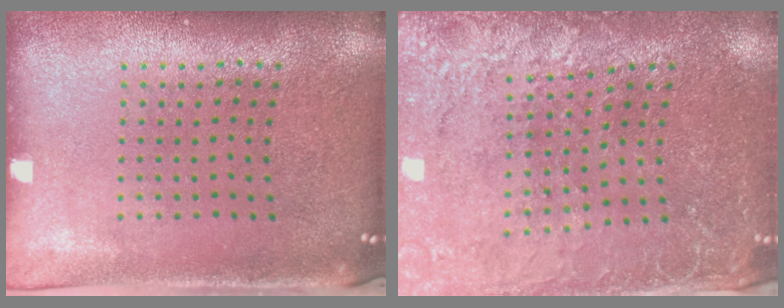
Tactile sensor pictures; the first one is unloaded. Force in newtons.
{"total": 2.7, "press": 2.7, "slide": 0.3}